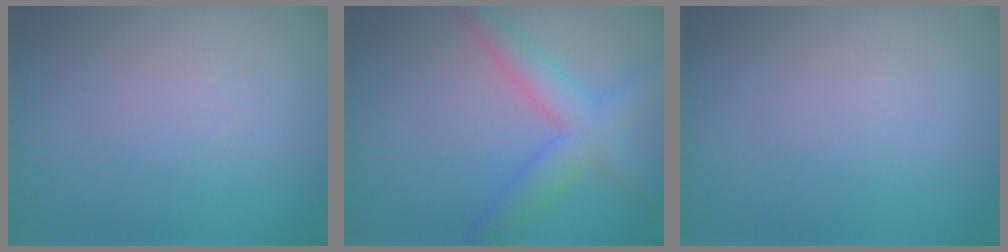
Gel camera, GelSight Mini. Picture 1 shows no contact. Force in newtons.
{"total": 3.5, "press": 3.5, "slide": 0.2}
{"total": 0.0}